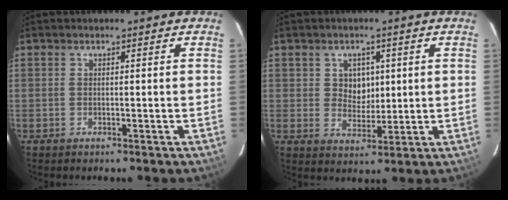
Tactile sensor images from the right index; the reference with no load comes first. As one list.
[{"total": 4.9, "force": [1.2, 4.2, 2.1], "torque": [-0.032, 0.008, 0.026]}]